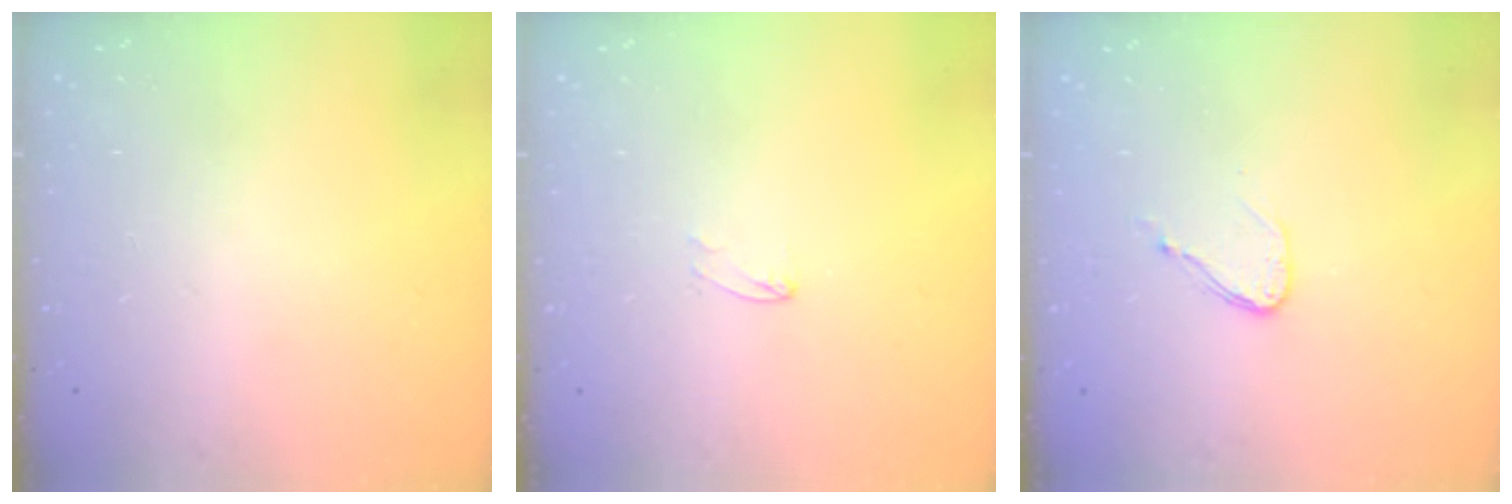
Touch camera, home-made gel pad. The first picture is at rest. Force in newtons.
{"total": 3.4, "press": 3.4, "slide": 0.3}
{"total": 6.6, "press": 6.5, "slide": 0.7}